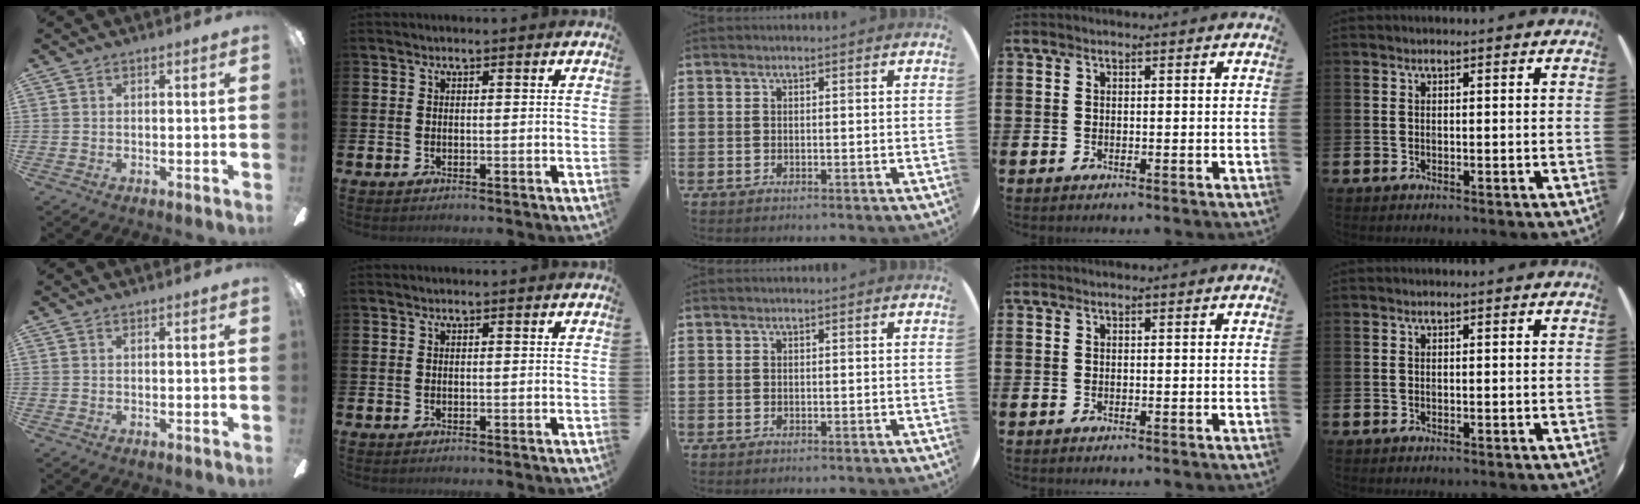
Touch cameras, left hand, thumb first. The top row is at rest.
{}